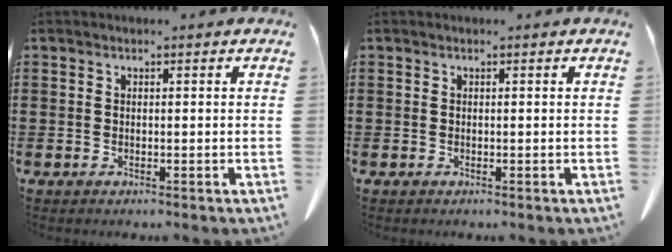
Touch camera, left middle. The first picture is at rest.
{"total": 0.0}